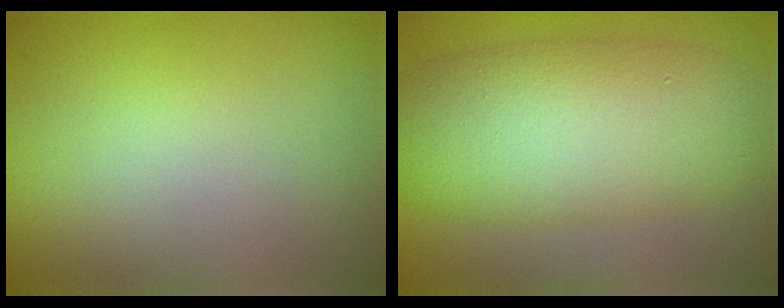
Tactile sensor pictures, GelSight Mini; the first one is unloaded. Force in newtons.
{"total": 9.0, "press": 9.0, "slide": 0.2}